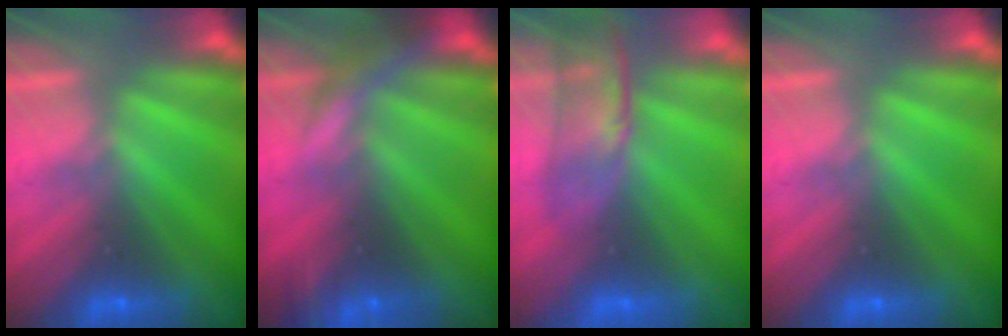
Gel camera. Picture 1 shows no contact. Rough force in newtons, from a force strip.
{"total": 7.8}
{"total": 3.5}
{"total": 0.0}